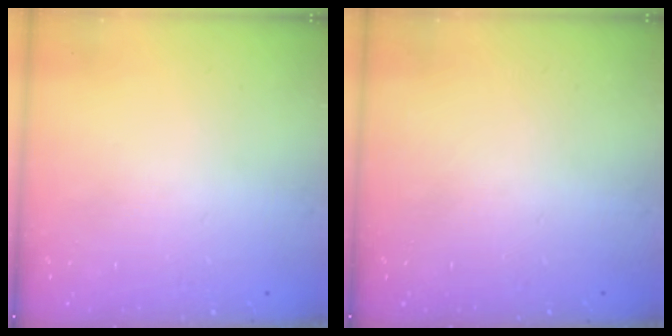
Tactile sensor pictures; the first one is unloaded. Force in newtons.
{"total": 0.0}